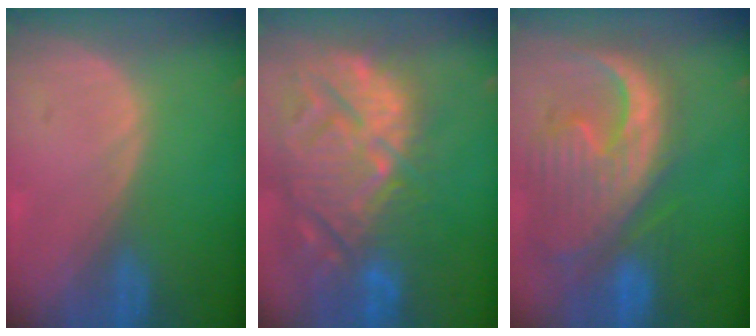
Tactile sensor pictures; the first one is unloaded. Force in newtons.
{"total": 15.2, "press": 13.0, "slide": 7.8}
{"total": 13.4, "press": 11.5, "slide": 6.9}